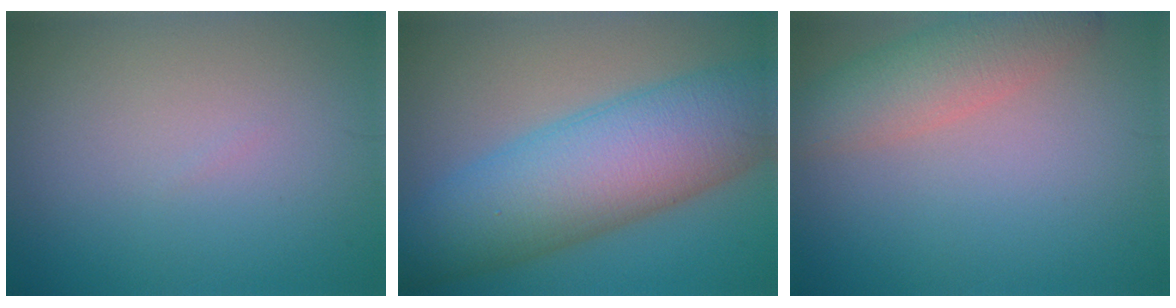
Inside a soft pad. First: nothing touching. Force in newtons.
{"total": 11.4, "press": 11.4, "slide": 0.2}
{"total": 4.4, "press": 4.4, "slide": 0.4}